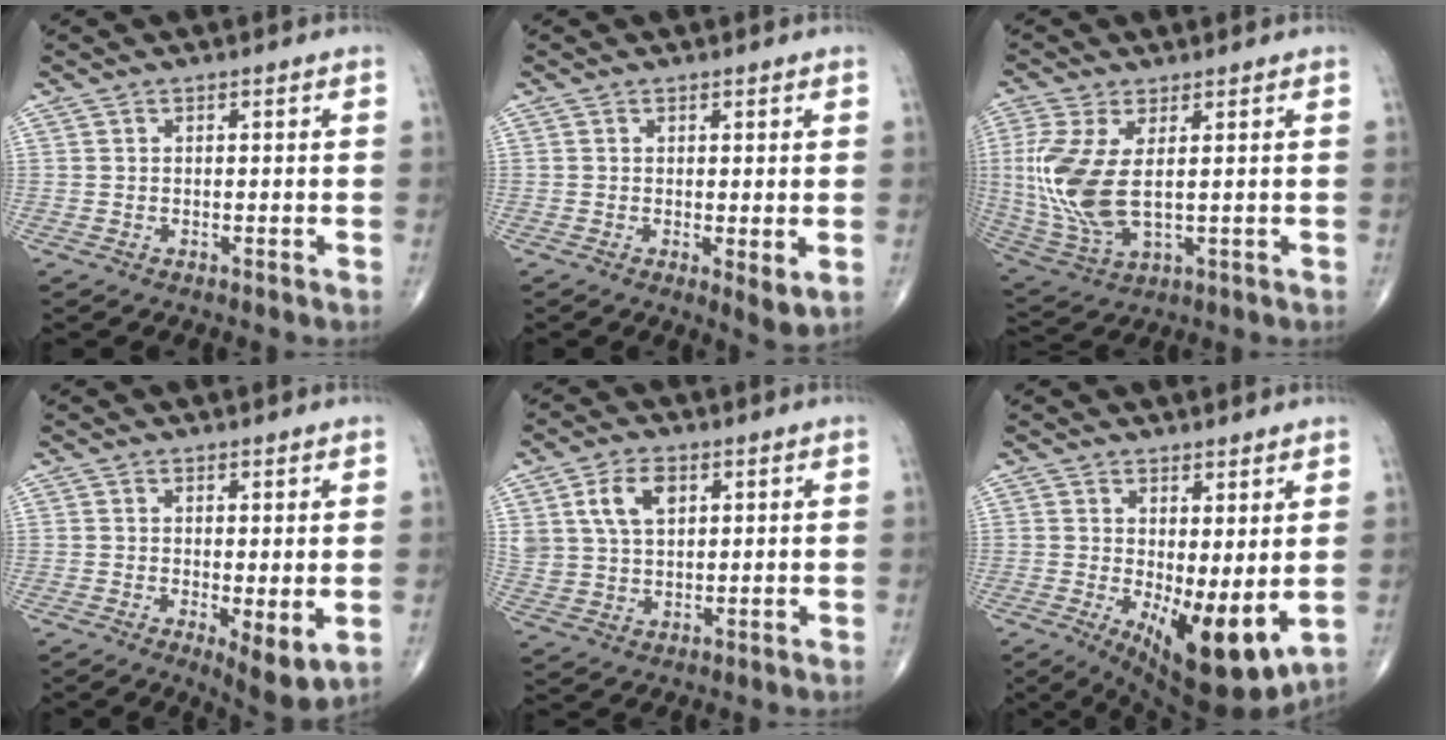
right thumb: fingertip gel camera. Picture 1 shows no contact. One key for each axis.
{"total": 3.4, "fx": -0.2, "fy": 1.0, "fz": 3.3, "tx": -0.055, "ty": -0.015, "tz": -0.005}
{"total": 13.0, "fx": 1.2, "fy": 5.9, "fz": 11.5, "tx": -0.276, "ty": -0.012, "tz": 0.037}
{"total": 6.3, "fx": -0.8, "fy": 2.0, "fz": 5.9, "tx": -0.088, "ty": -0.022, "tz": -0.009}
{"total": 8.2, "fx": 3.2, "fy": 5.2, "fz": 5.5, "tx": -0.096, "ty": -0.006, "tz": 0.065}
{"total": 12.3, "fx": -0.8, "fy": 4.6, "fz": 11.4, "tx": -0.167, "ty": -0.028, "tz": 0.006}